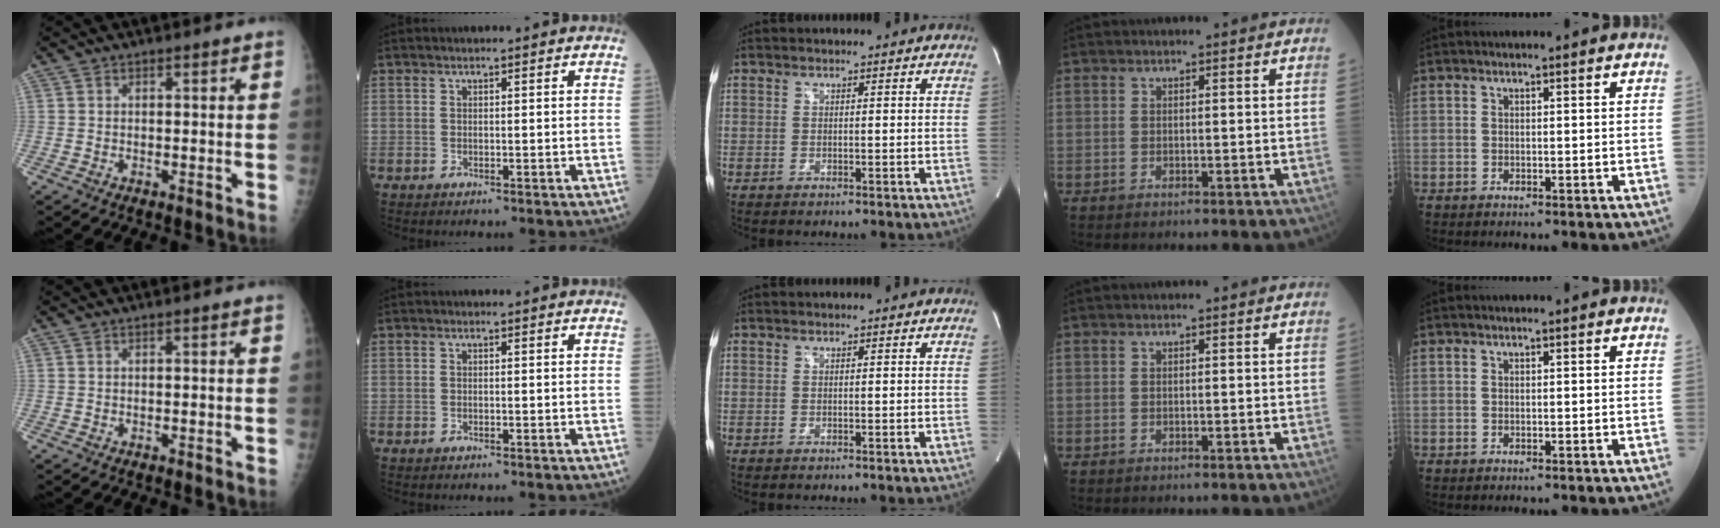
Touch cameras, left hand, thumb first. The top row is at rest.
{}